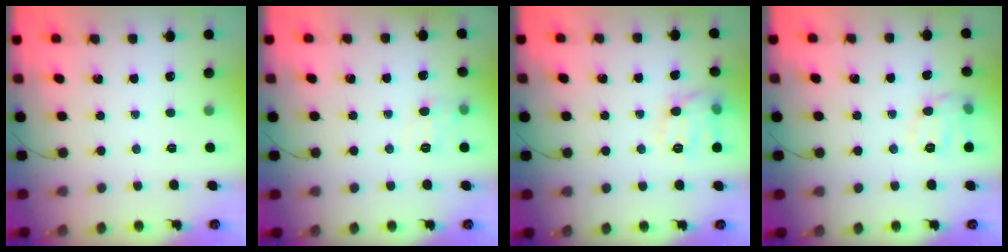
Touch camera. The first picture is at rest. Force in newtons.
{"total": 7.8, "press": 7.6, "slide": 1.7}
{"total": 11.5, "press": 11.4, "slide": 0.7}
{"total": 9.3, "press": 9.3, "slide": 1.3}